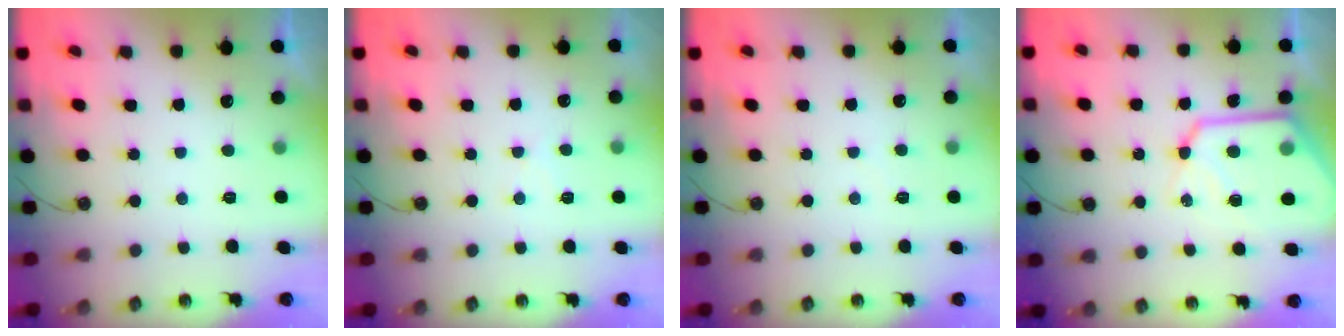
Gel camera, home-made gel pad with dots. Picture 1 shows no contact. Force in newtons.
{"total": 5.6, "press": 5.5, "slide": 0.7}
{"total": 2.8, "press": 2.8, "slide": 0.4}
{"total": 15.7, "press": 15.6, "slide": 1.5}